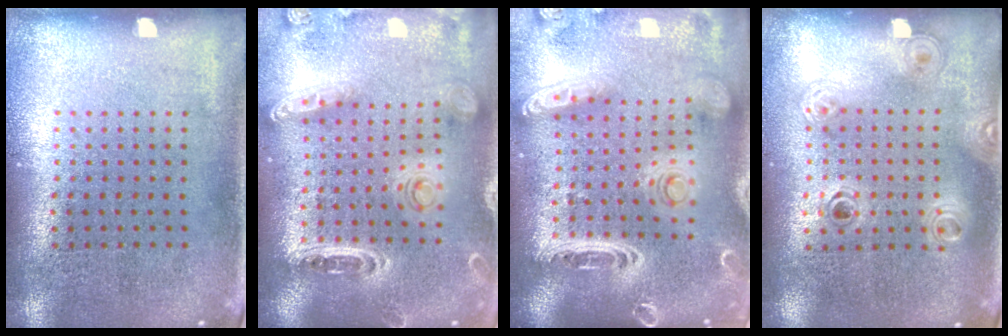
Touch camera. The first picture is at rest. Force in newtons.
{"total": 1.4, "press": 1.4, "slide": 0.0}
{"total": 3.1, "press": 2.6, "slide": 1.7}
{"total": 1.2, "press": 1.1, "slide": 0.5}